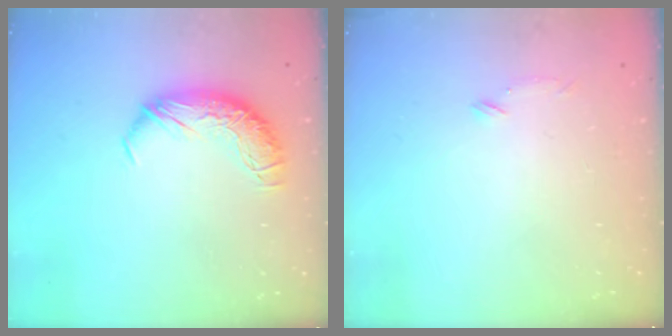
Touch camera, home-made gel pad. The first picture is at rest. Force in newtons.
{"total": 7.2, "press": 7.1, "slide": 0.8}